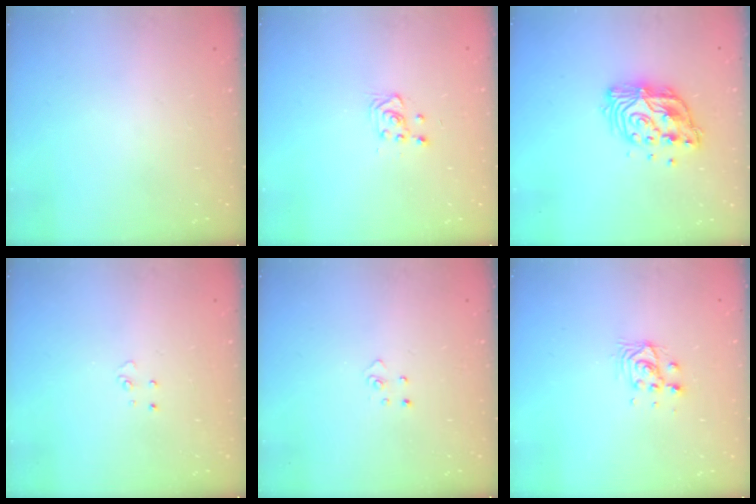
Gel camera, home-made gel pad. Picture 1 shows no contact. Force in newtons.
{"total": 2.8, "press": 2.7, "slide": 0.7}
{"total": 12.7, "press": 12.6, "slide": 1.0}
{"total": 2.9, "press": 2.9, "slide": 0.2}
{"total": 3.2, "press": 3.2, "slide": 0.2}
{"total": 5.4, "press": 5.4, "slide": 0.1}